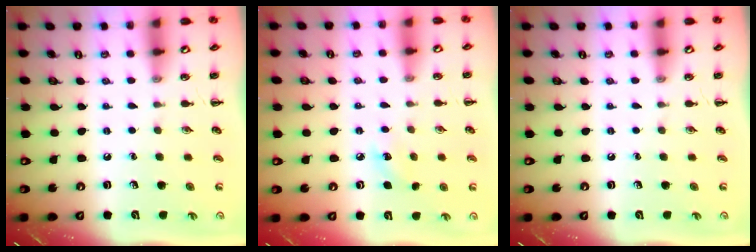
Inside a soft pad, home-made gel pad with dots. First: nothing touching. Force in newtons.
{"total": 6.3, "press": 6.1, "slide": 1.8}
{"total": 0.0}